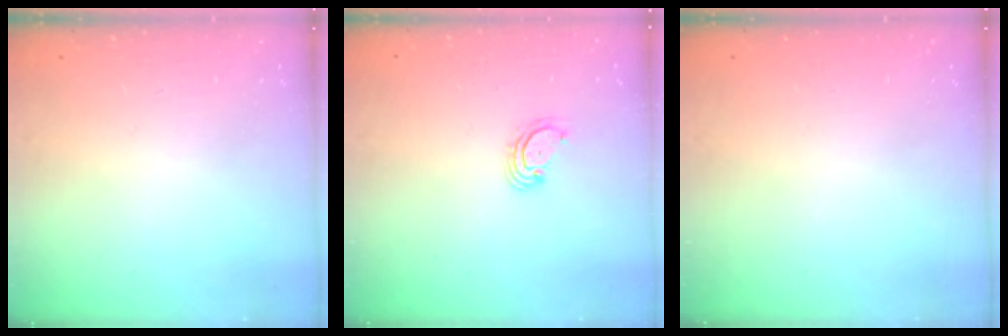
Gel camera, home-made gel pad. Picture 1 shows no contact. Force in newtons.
{"total": 3.0, "press": 3.0, "slide": 0.3}
{"total": 0.0}